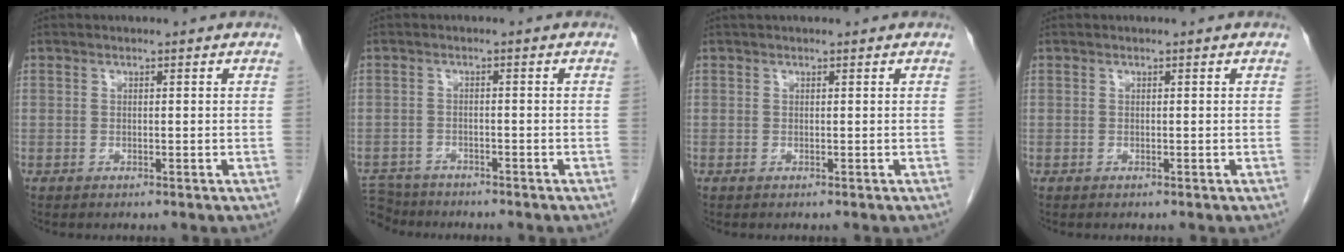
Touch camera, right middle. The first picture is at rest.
{"total": 6.5, "force": [-6.0, 2.4, 0.7], "torque": [-0.019, -0.001, -0.103]}
{"total": 2.0, "force": [1.5, 0.7, 1.2], "torque": [-0.019, 0.024, 0.020]}
{"total": 0.0}